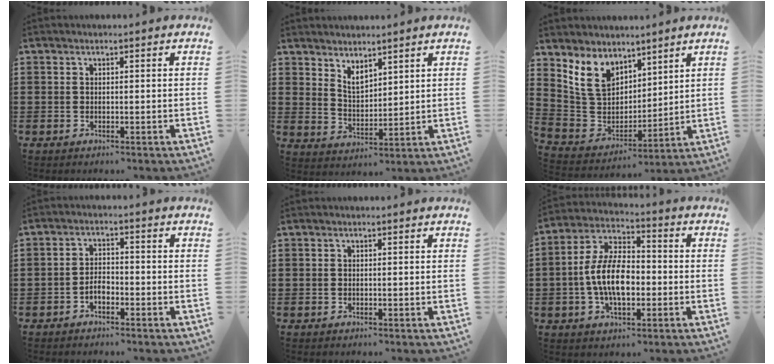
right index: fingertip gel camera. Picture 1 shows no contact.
{"total": 3.7, "force": [3.2, 1.6, 1.1], "torque": [-0.032, -0.001, 0.059]}
{"total": 9.4, "force": [5.9, 6.6, 3.2], "torque": [-0.111, -0.014, 0.117]}
{"total": 2.6, "force": [-1.5, 1.4, 1.6], "torque": [-0.039, 0.005, -0.033]}
{"total": 0.0}
{"total": 9.7, "force": [-1.7, 5.0, 8.2], "torque": [-0.184, 0.003, -0.038]}